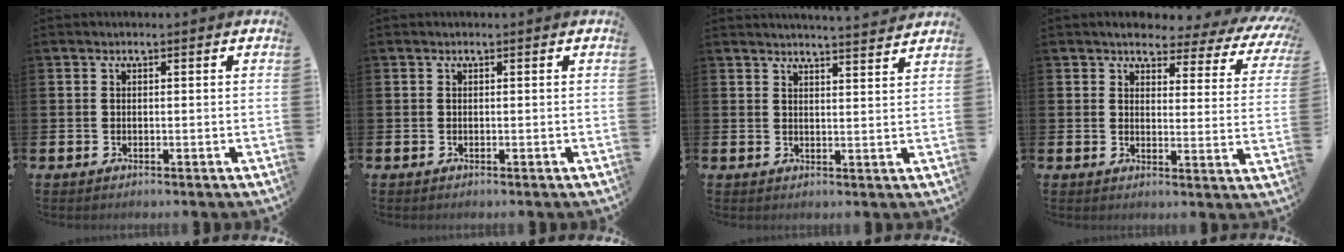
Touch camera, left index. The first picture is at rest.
{"total": 0.0}
{"total": 3.7, "force": [3.7, -0.6, 0.1], "torque": [-0.002, -0.029, 0.065]}
{"total": 3.8, "force": [3.4, 1.2, 1.1], "torque": [-0.034, -0.029, 0.052]}